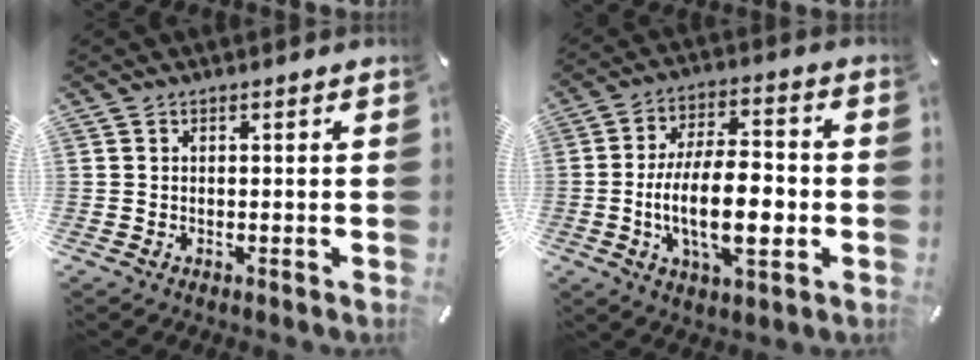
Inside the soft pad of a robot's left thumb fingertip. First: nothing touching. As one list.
[{"total": 16.3, "force": [-2.9, 7.6, 14.1], "torque": [-0.243, 0.002, -0.053]}]